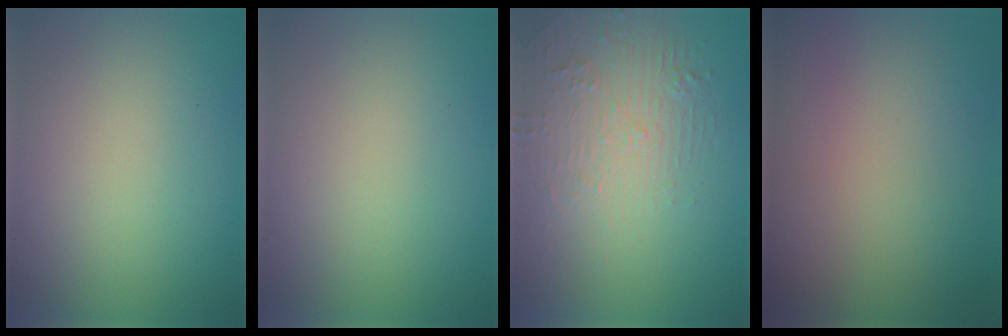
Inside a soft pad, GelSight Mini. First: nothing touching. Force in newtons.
{"total": 0.0}
{"total": 2.1, "press": 1.5, "slide": 1.5}
{"total": 0.0}